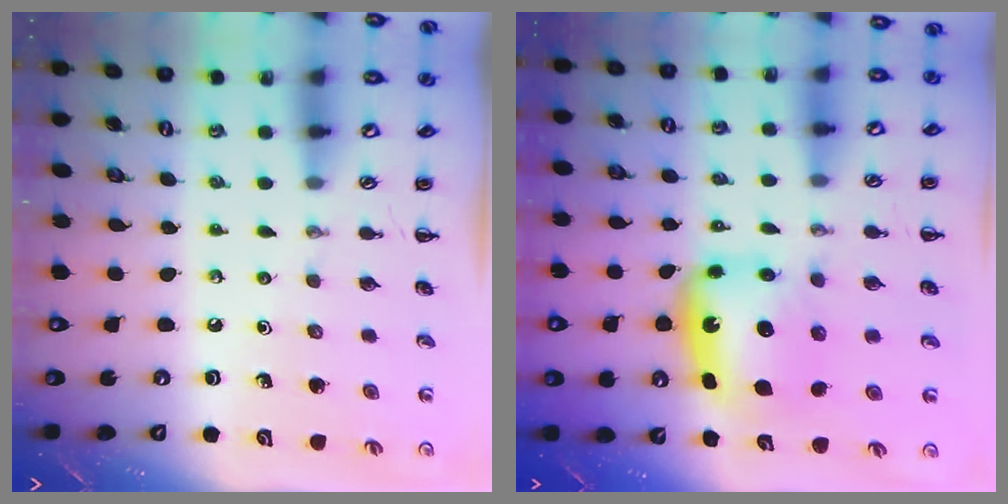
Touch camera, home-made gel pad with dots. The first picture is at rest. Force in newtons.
{"total": 6.7, "press": 6.6, "slide": 1.4}